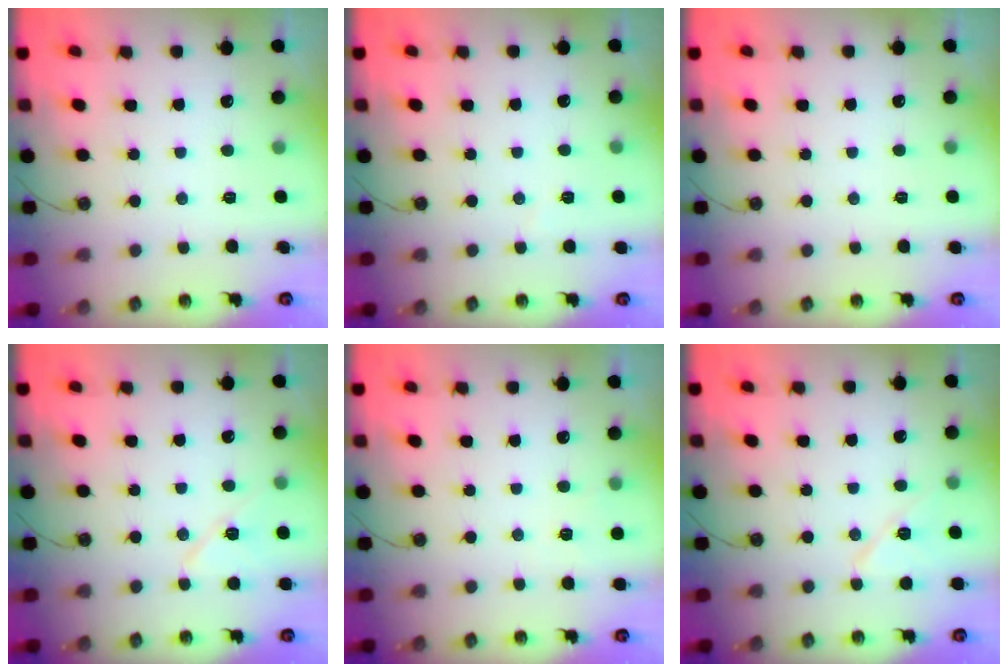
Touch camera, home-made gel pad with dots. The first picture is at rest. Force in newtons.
{"total": 2.8, "press": 2.7, "slide": 0.8}
{"total": 1.7, "press": 0.9, "slide": 1.5}
{"total": 7.9, "press": 7.6, "slide": 2.2}
{"total": 2.9, "press": 2.9, "slide": 0.2}
{"total": 8.2, "press": 8.2, "slide": 0.9}